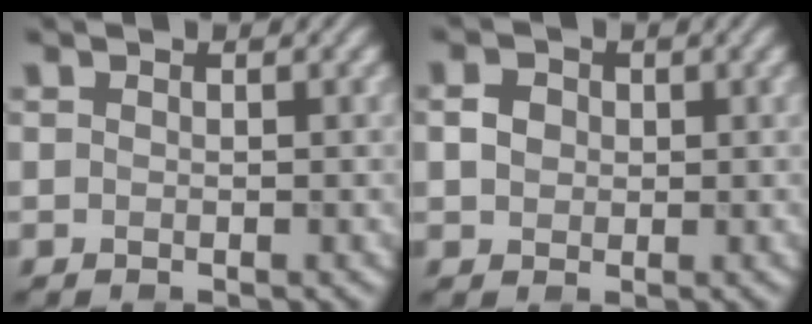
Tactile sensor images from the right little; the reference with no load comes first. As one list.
[{"total": 1.6, "force": [-0.3, 1.4, 0.7], "torque": [-0.011, 0.003, -0.003]}]